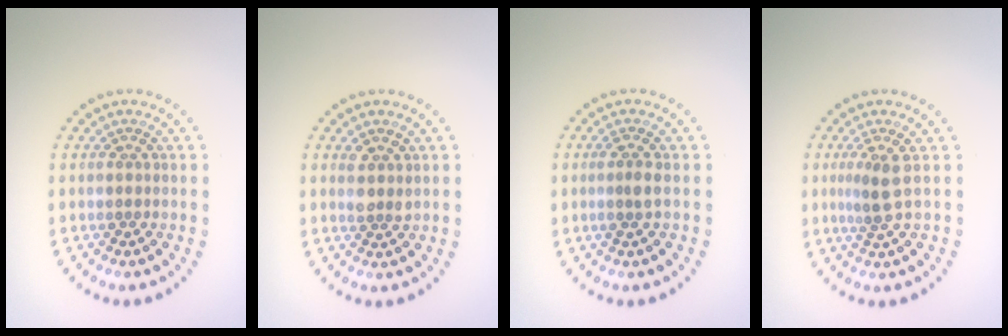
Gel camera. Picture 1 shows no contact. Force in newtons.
{"total": 1.6, "press": 1.5, "slide": 0.6}
{"total": 1.5, "press": 1.3, "slide": 0.8}
{"total": 2.0, "press": 1.4, "slide": 1.4}